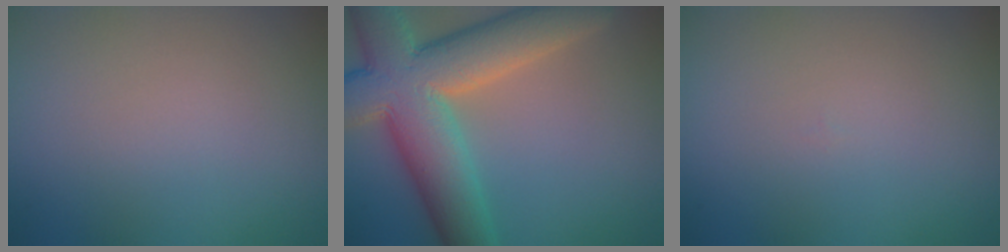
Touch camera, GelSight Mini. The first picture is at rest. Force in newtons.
{"total": 11.2, "press": 11.2, "slide": 1.0}
{"total": 0.0}